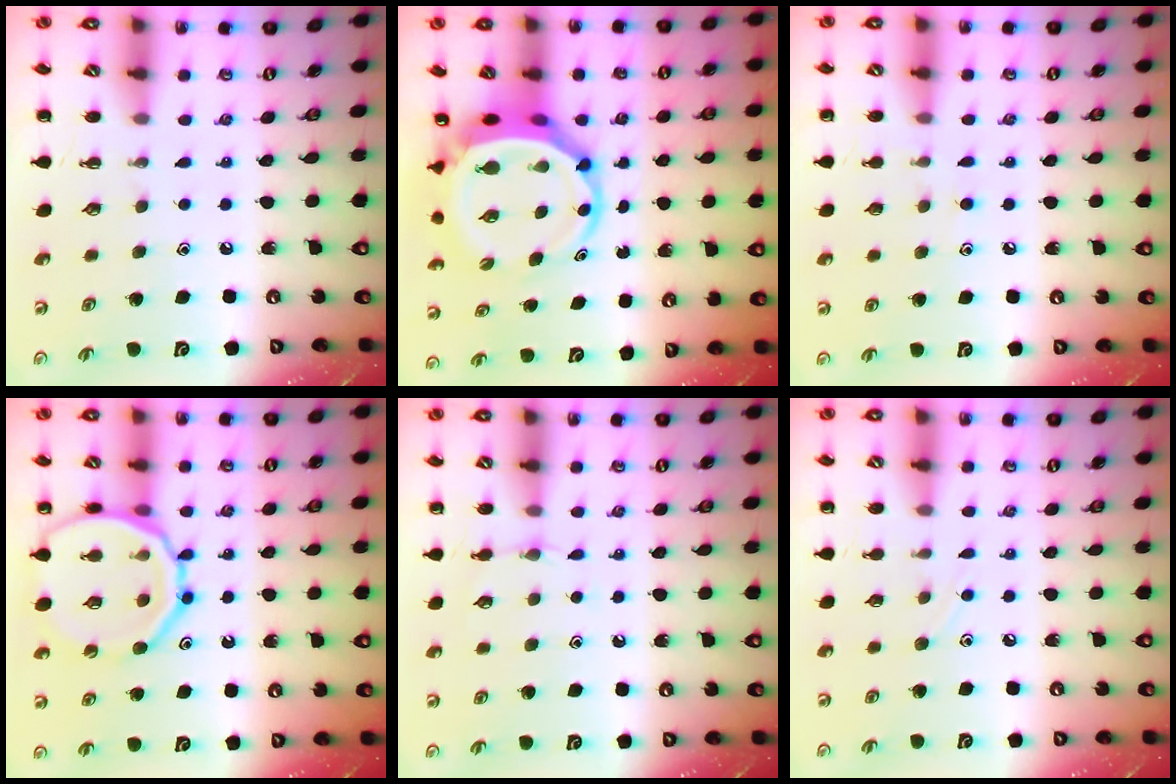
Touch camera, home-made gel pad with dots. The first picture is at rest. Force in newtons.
{"total": 7.2, "press": 6.9, "slide": 2.1}
{"total": 5.8, "press": 5.6, "slide": 1.7}
{"total": 17.3, "press": 17.2, "slide": 2.1}
{"total": 3.9, "press": 3.6, "slide": 1.4}
{"total": 5.0, "press": 4.8, "slide": 1.6}